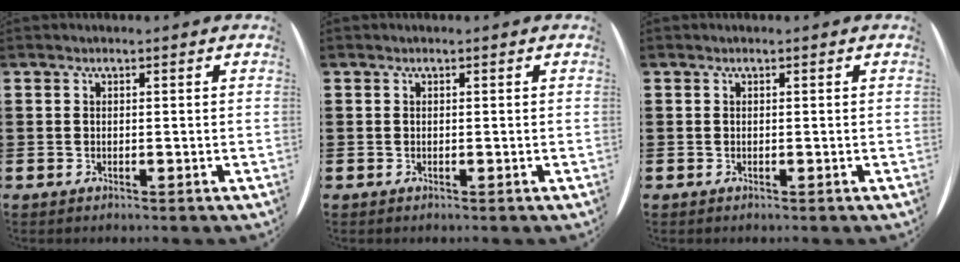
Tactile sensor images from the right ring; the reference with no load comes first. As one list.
[{"total": 0.0}, {"total": 0.0}]